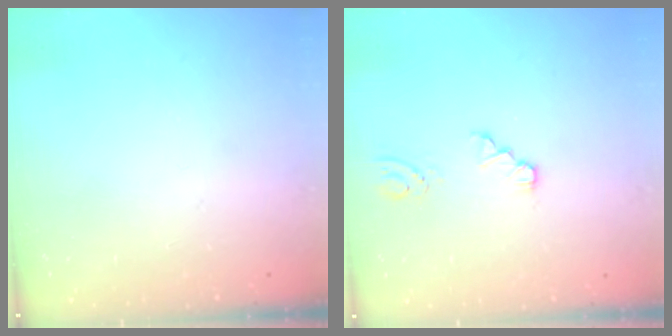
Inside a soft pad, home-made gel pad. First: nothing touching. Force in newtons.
{"total": 1.9, "press": 1.9, "slide": 0.2}